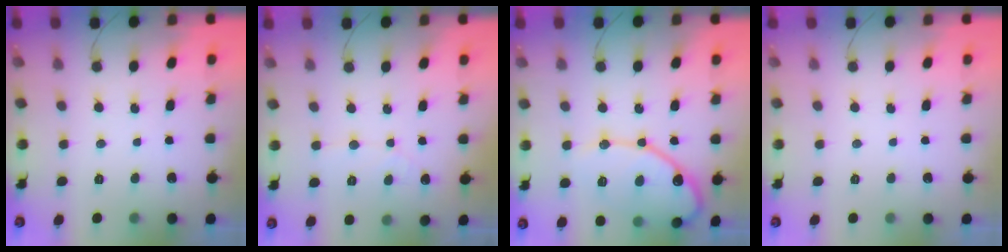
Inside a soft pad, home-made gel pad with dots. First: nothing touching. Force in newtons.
{"total": 3.4, "press": 3.4, "slide": 0.3}
{"total": 13.9, "press": 13.9, "slide": 1.2}
{"total": 0.0}